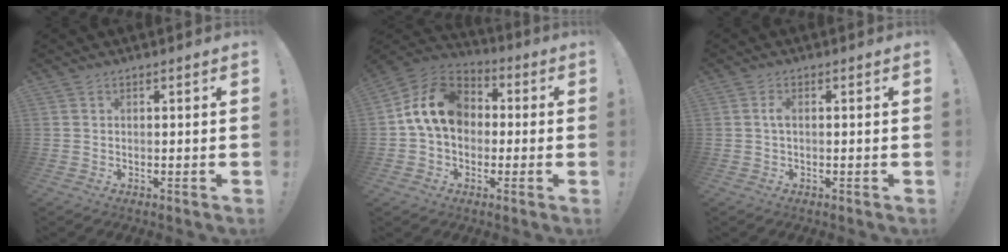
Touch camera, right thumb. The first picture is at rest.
{"total": 15.0, "force": [2.0, 11.5, 9.4], "torque": [-0.156, 0.020, 0.044]}
{"total": 1.8, "force": [-0.2, 0.6, 1.7], "torque": [-0.034, 0.006, -0.004]}